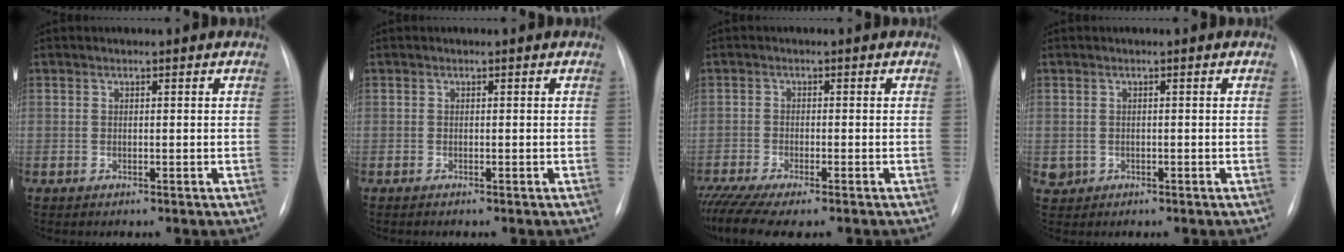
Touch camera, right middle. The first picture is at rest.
{"total": 0.0}
{"total": 8.1, "force": [-6.4, 1.0, 4.8], "torque": [-0.081, -0.014, -0.103]}
{"total": 1.6, "force": [-0.3, 1.5, 0.3], "torque": [-0.004, 0.004, 0.001]}